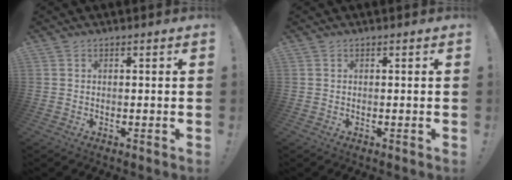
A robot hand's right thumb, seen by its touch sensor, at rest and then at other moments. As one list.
[{"total": 0.0}]